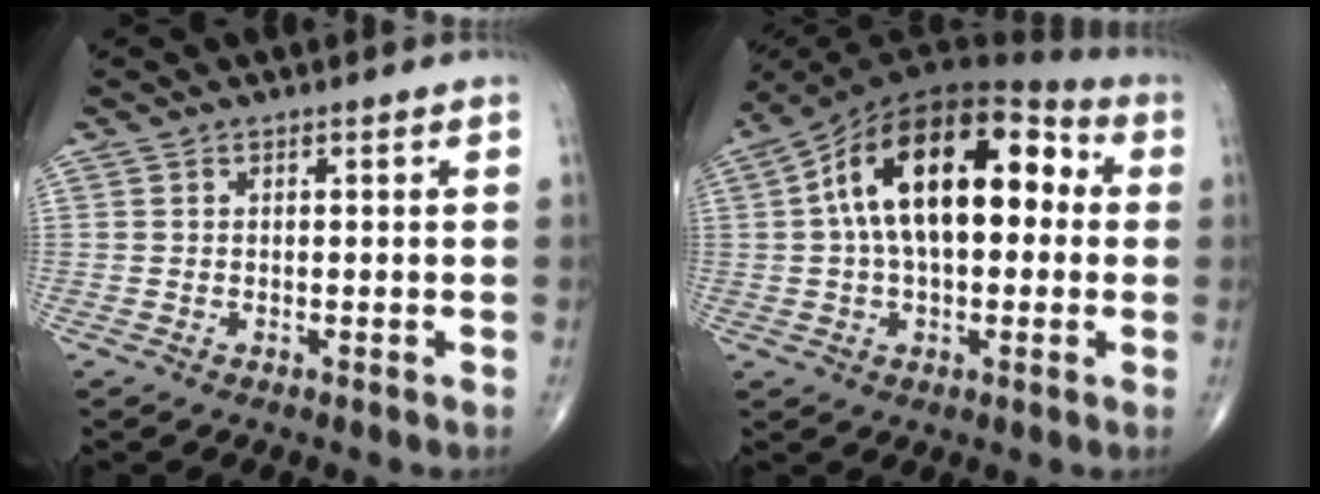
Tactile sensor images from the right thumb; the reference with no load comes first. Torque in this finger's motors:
{"motor_torque": [-0.64, 2.14, 2.07, 0.70, 0.27]}